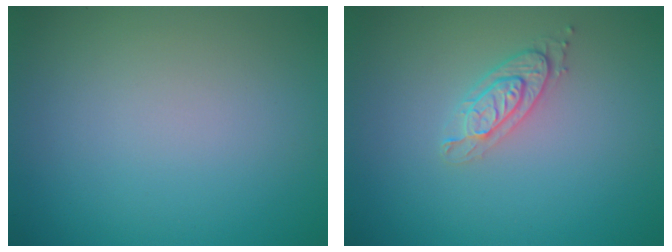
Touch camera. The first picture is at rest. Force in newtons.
{"total": 2.0, "press": 2.0, "slide": 0.5}